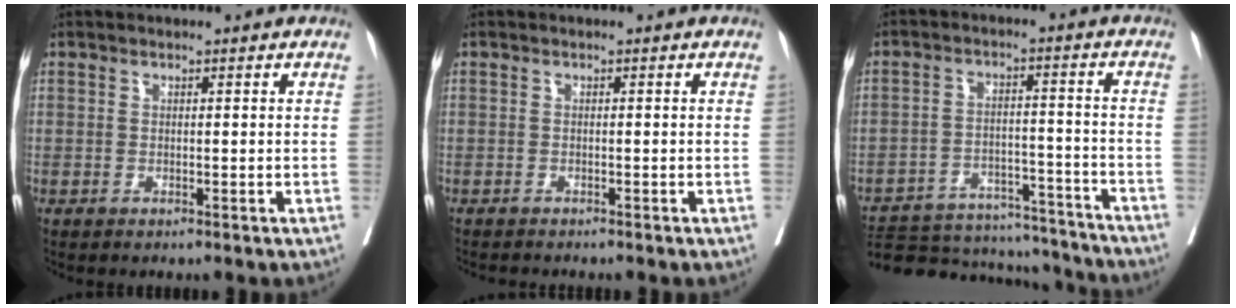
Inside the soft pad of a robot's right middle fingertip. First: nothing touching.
{"total": 3.1, "force": [-2.9, 0.3, 1.0], "torque": [-0.014, -0.007, -0.046]}
{"total": 20.6, "force": [-18.9, 6.0, 5.4], "torque": [-0.109, 0.013, -0.259]}